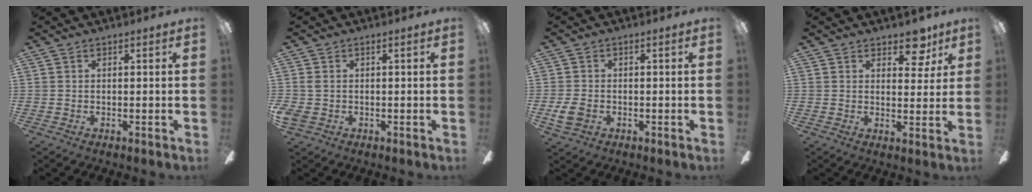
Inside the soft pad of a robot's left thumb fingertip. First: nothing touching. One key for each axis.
{"total": 2.0, "fx": -0.6, "fy": 1.5, "fz": 1.2, "tx": -0.031, "ty": 0.004, "tz": -0.013}
{"total": 4.3, "fx": -1.4, "fy": 2.9, "fz": 2.8, "tx": -0.063, "ty": 0.002, "tz": -0.027}
{"total": 6.7, "fx": 4.6, "fy": 3.7, "fz": 3.2, "tx": -0.018, "ty": -0.023, "tz": 0.076}